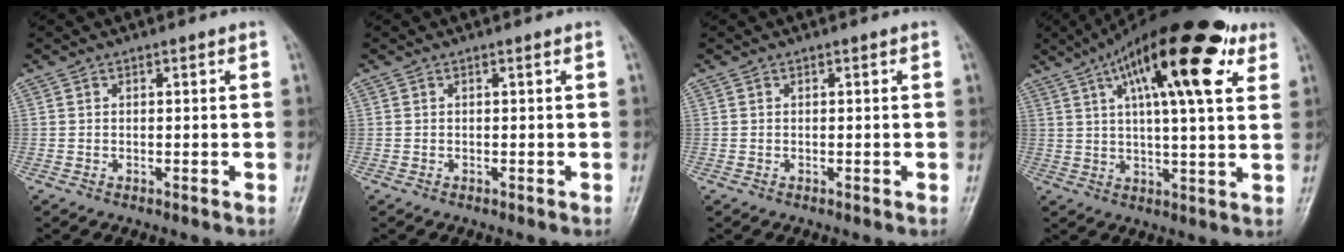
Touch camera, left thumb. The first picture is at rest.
{"total": 0.0}
{"total": 0.0}
{"total": 22.0, "force": [10.3, 6.5, 18.3], "torque": [-0.273, 0.002, 0.158]}